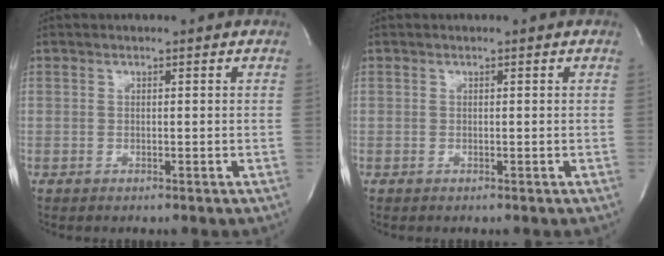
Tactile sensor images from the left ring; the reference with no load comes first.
{"total": 0.0}